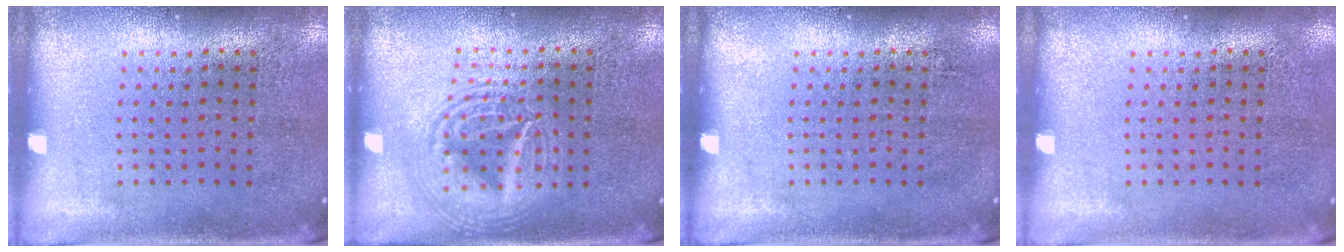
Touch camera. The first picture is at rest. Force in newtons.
{"total": 2.6, "press": 2.6, "slide": 0.3}
{"total": 0.0}
{"total": 0.0}